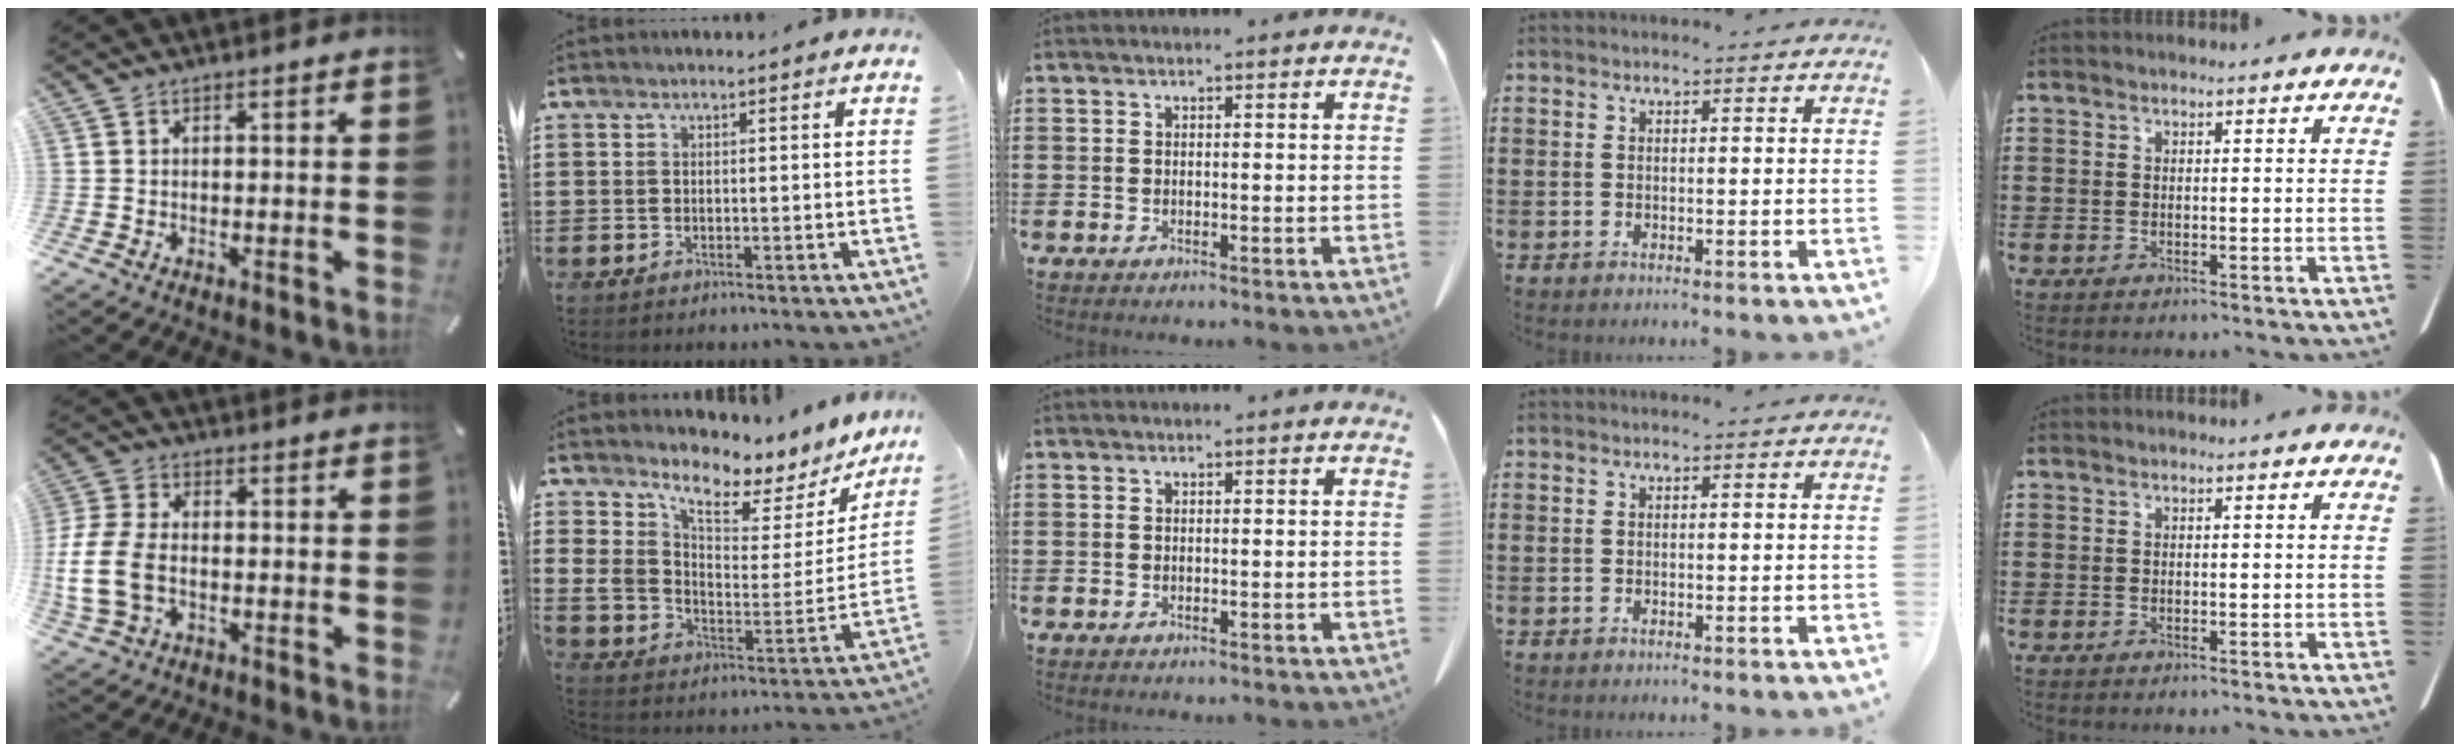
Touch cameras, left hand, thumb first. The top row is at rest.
{"thumb": {"total": 10.6, "force": [-2.0, 7.2, 7.5], "torque": [-0.167, 0.008, -0.033]}, "index": {"total": 6.2, "force": [5.3, 2.7, 1.8], "torque": [-0.061, -0.046, 0.089]}}